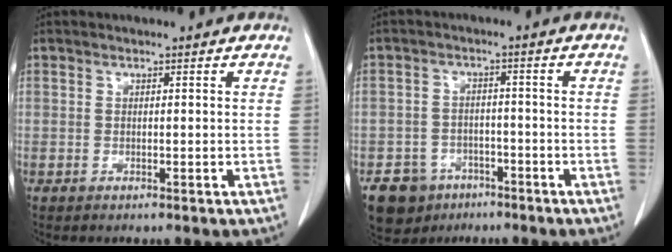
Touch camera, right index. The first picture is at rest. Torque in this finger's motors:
{"motor_torque": [-0.10, -0.03, -0.36, -0.21]}